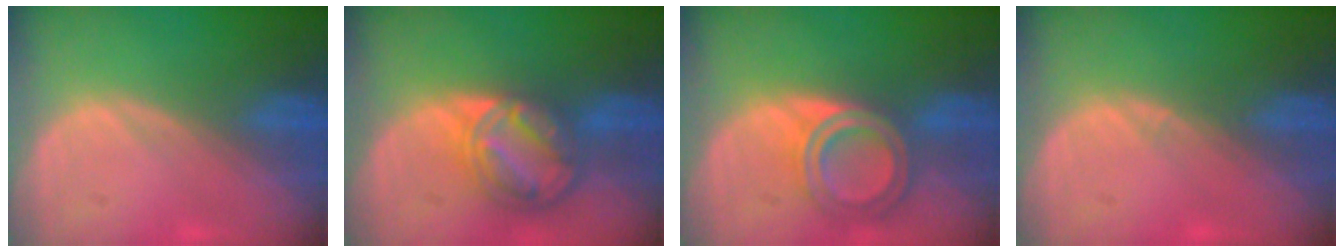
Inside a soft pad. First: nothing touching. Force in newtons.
{"total": 8.6, "press": 7.2, "slide": 4.6}
{"total": 6.5, "press": 5.8, "slide": 3.0}
{"total": 0.5, "press": 0.4, "slide": 0.4}